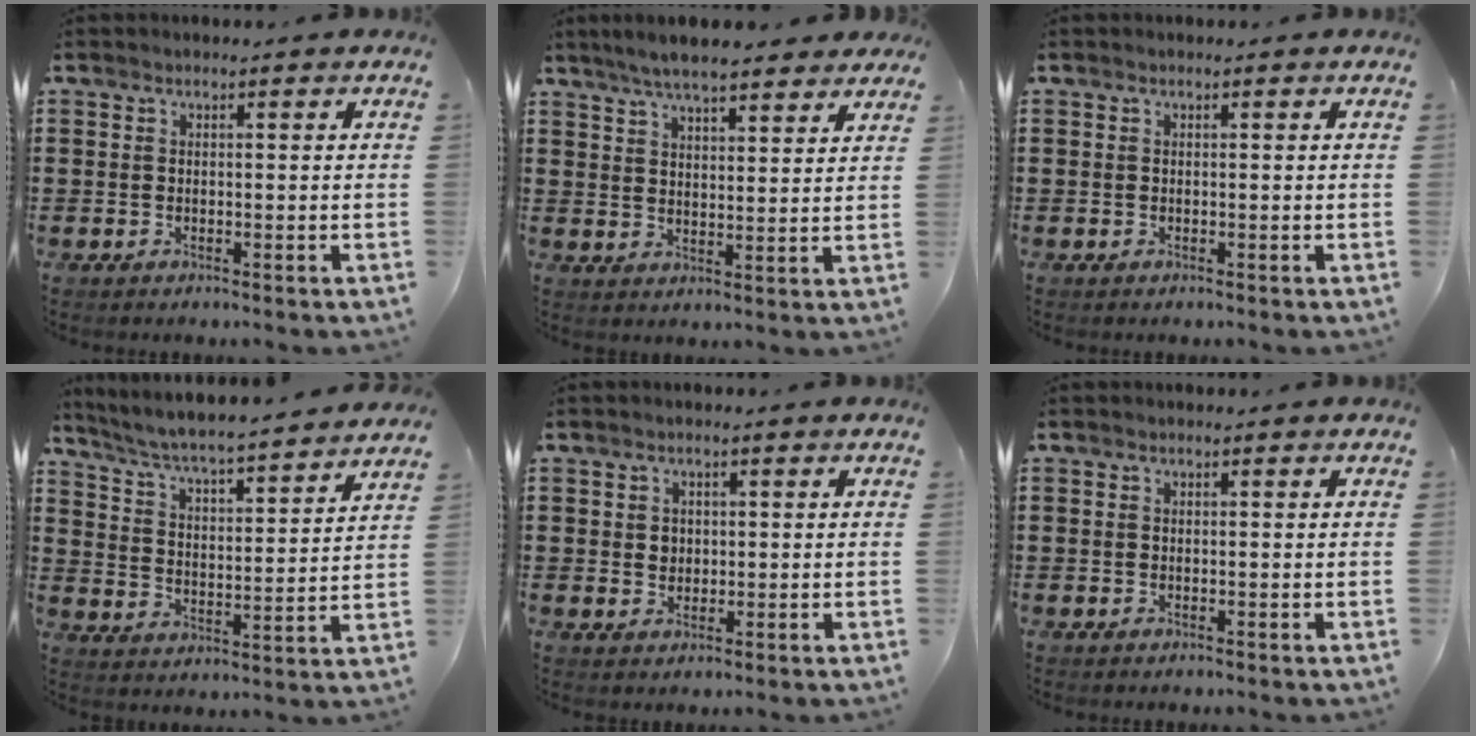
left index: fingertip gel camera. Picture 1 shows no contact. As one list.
[{"total": 6.1, "force": [5.5, 1.0, 2.4], "torque": [-0.065, -0.010, 0.100]}, {"total": 0.0}, {"total": 4.5, "force": [4.2, -0.6, 1.3], "torque": [-0.047, -0.039, 0.063]}, {"total": 1.8, "force": [0.5, 1.5, 0.7], "torque": [-0.011, 0.006, 0.006]}, {"total": 0.0}]